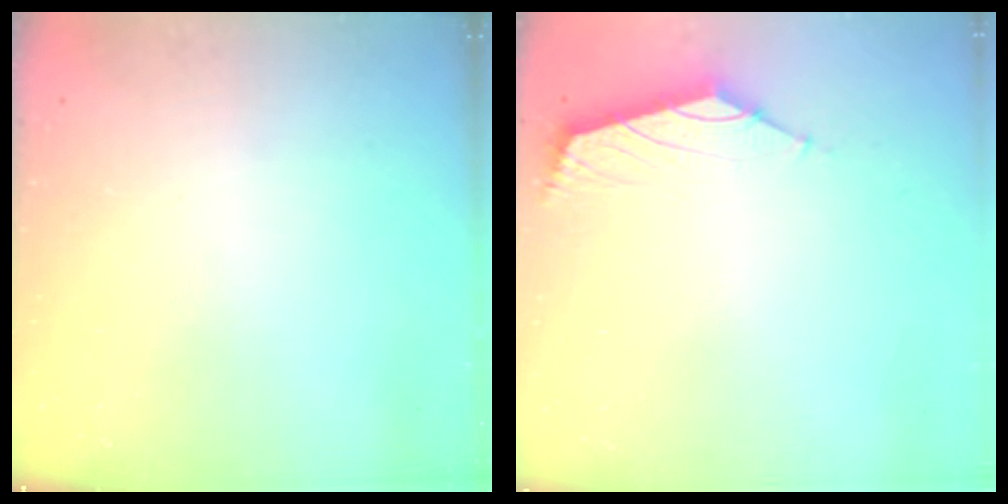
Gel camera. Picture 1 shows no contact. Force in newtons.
{"total": 1.6, "press": 1.5, "slide": 0.7}